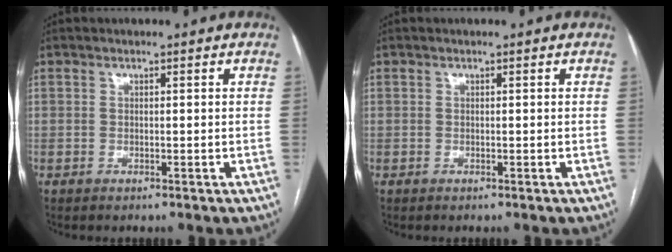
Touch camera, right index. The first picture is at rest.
{"total": 0.0}